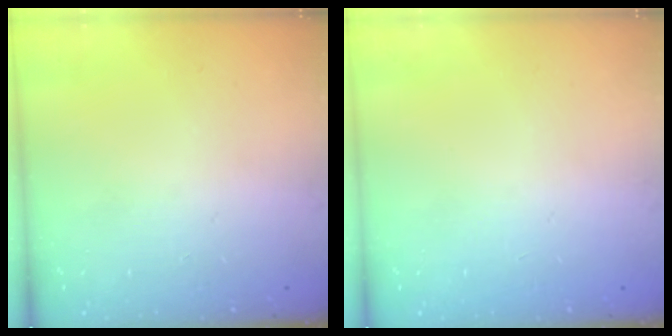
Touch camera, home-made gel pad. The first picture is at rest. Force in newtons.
{"total": 0.0}